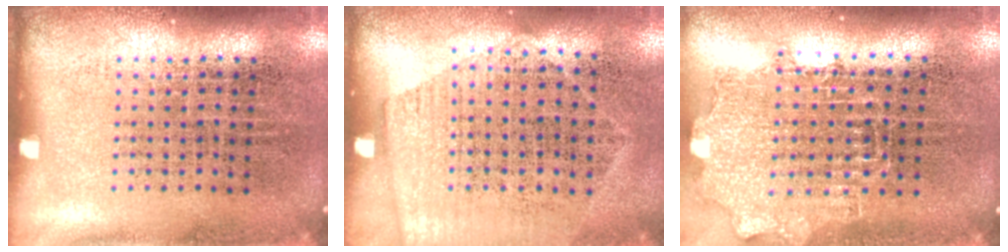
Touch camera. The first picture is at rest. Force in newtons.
{"total": 1.4, "press": 1.1, "slide": 0.7}
{"total": 1.3, "press": 1.1, "slide": 0.6}